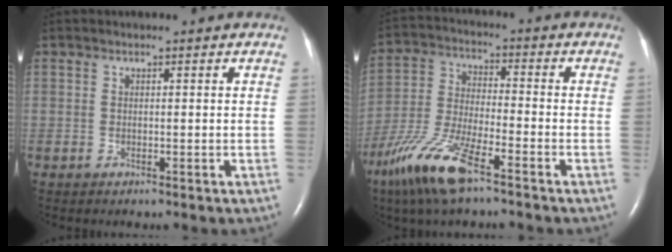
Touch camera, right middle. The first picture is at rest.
{"total": 12.3, "force": [-7.9, 2.3, 9.1], "torque": [-0.206, -0.022, -0.154]}